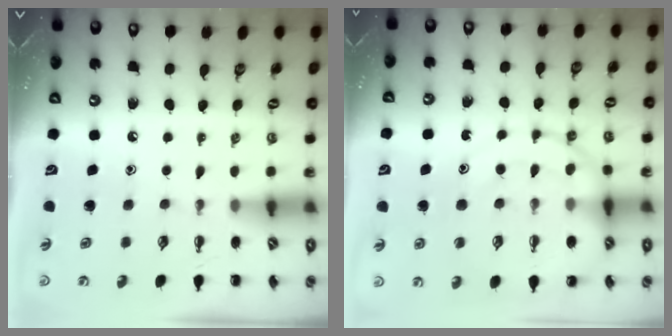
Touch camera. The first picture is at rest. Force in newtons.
{"total": 14.2, "press": 14.0, "slide": 2.4}